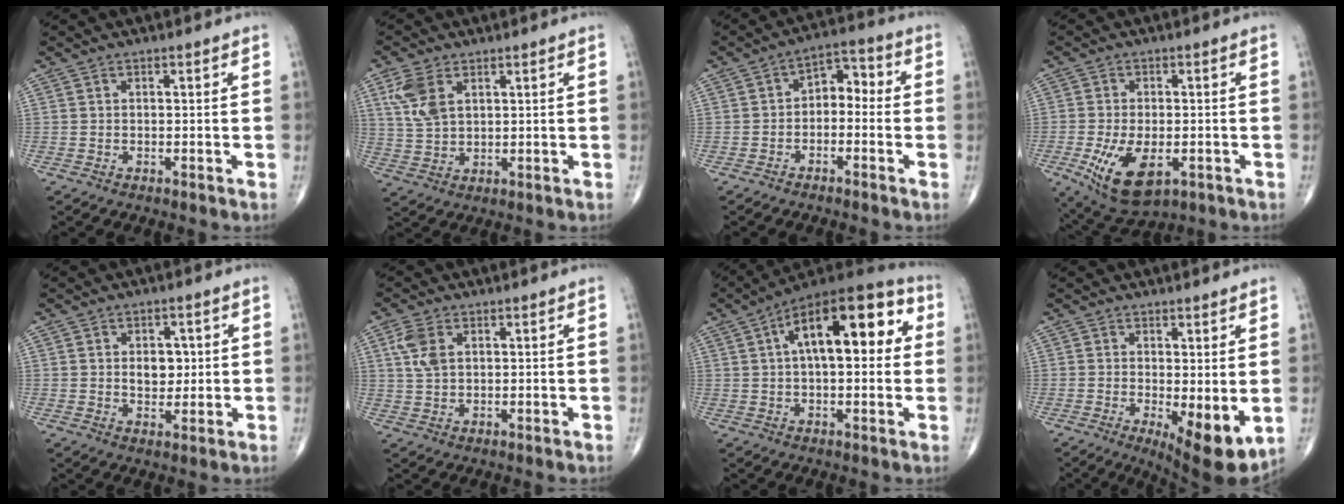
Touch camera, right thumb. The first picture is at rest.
{"total": 6.9, "force": [2.9, 3.9, 4.8], "torque": [-0.104, -0.004, 0.067]}
{"total": 5.9, "force": [-1.0, 4.0, 4.2], "torque": [-0.042, 0.039, -0.031]}
{"total": 11.2, "force": [-3.7, 5.8, 8.8], "torque": [-0.154, -0.005, -0.049]}
{"total": 5.1, "force": [0.6, 3.6, 3.6], "torque": [-0.030, -0.004, 0.012]}
{"total": 5.1, "force": [1.7, 3.1, 3.7], "torque": [-0.082, 0.003, 0.035]}
{"total": 19.5, "force": [4.6, 8.8, 16.7], "torque": [-0.233, 0.035, 0.061]}
{"total": 9.0, "force": [-1.3, 3.1, 8.4], "torque": [-0.117, -0.024, -0.011]}